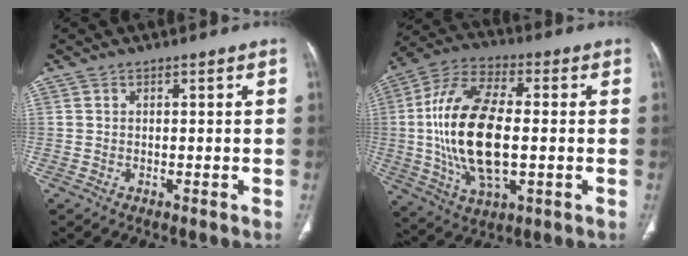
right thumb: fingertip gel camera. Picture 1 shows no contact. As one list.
[{"total": 20.6, "force": [-0.7, 9.9, 18.1], "torque": [-0.360, 0.009, -0.009]}]